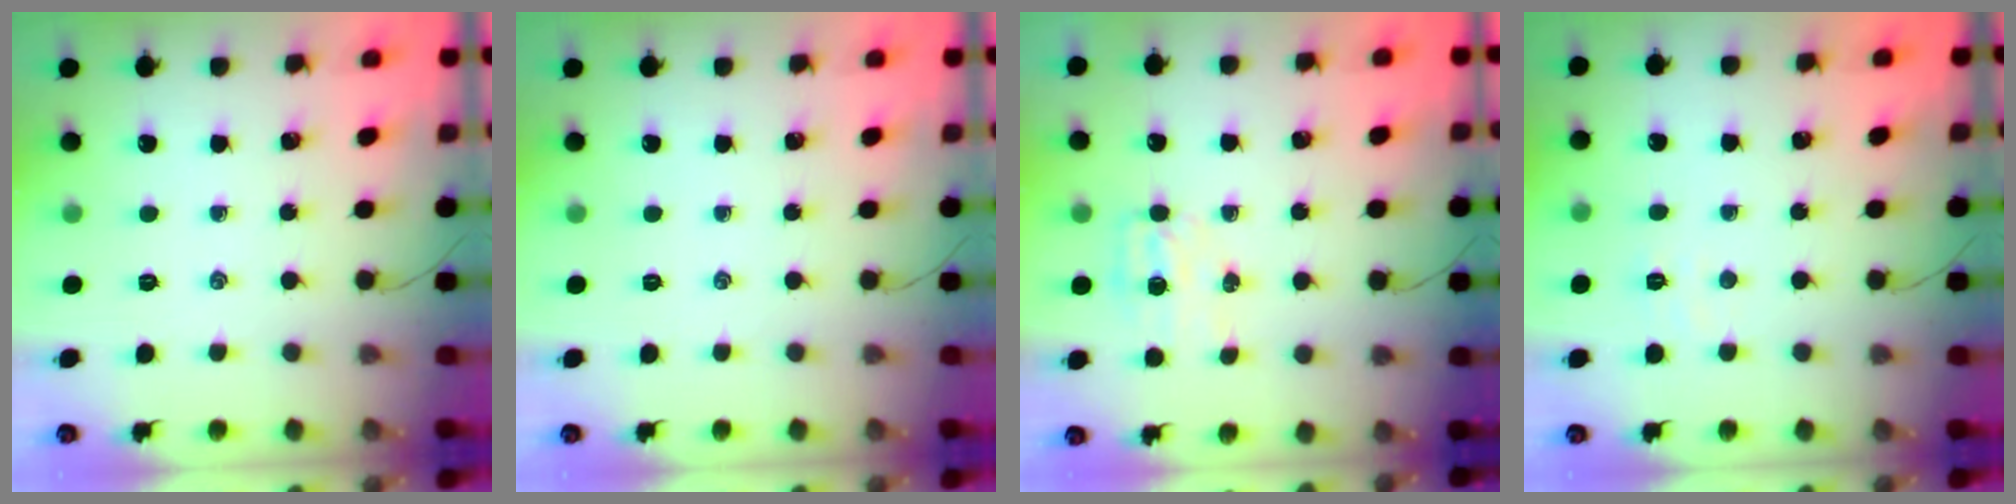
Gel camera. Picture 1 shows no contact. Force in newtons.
{"total": 0.0}
{"total": 4.5, "press": 4.3, "slide": 1.2}
{"total": 2.5, "press": 2.4, "slide": 0.8}